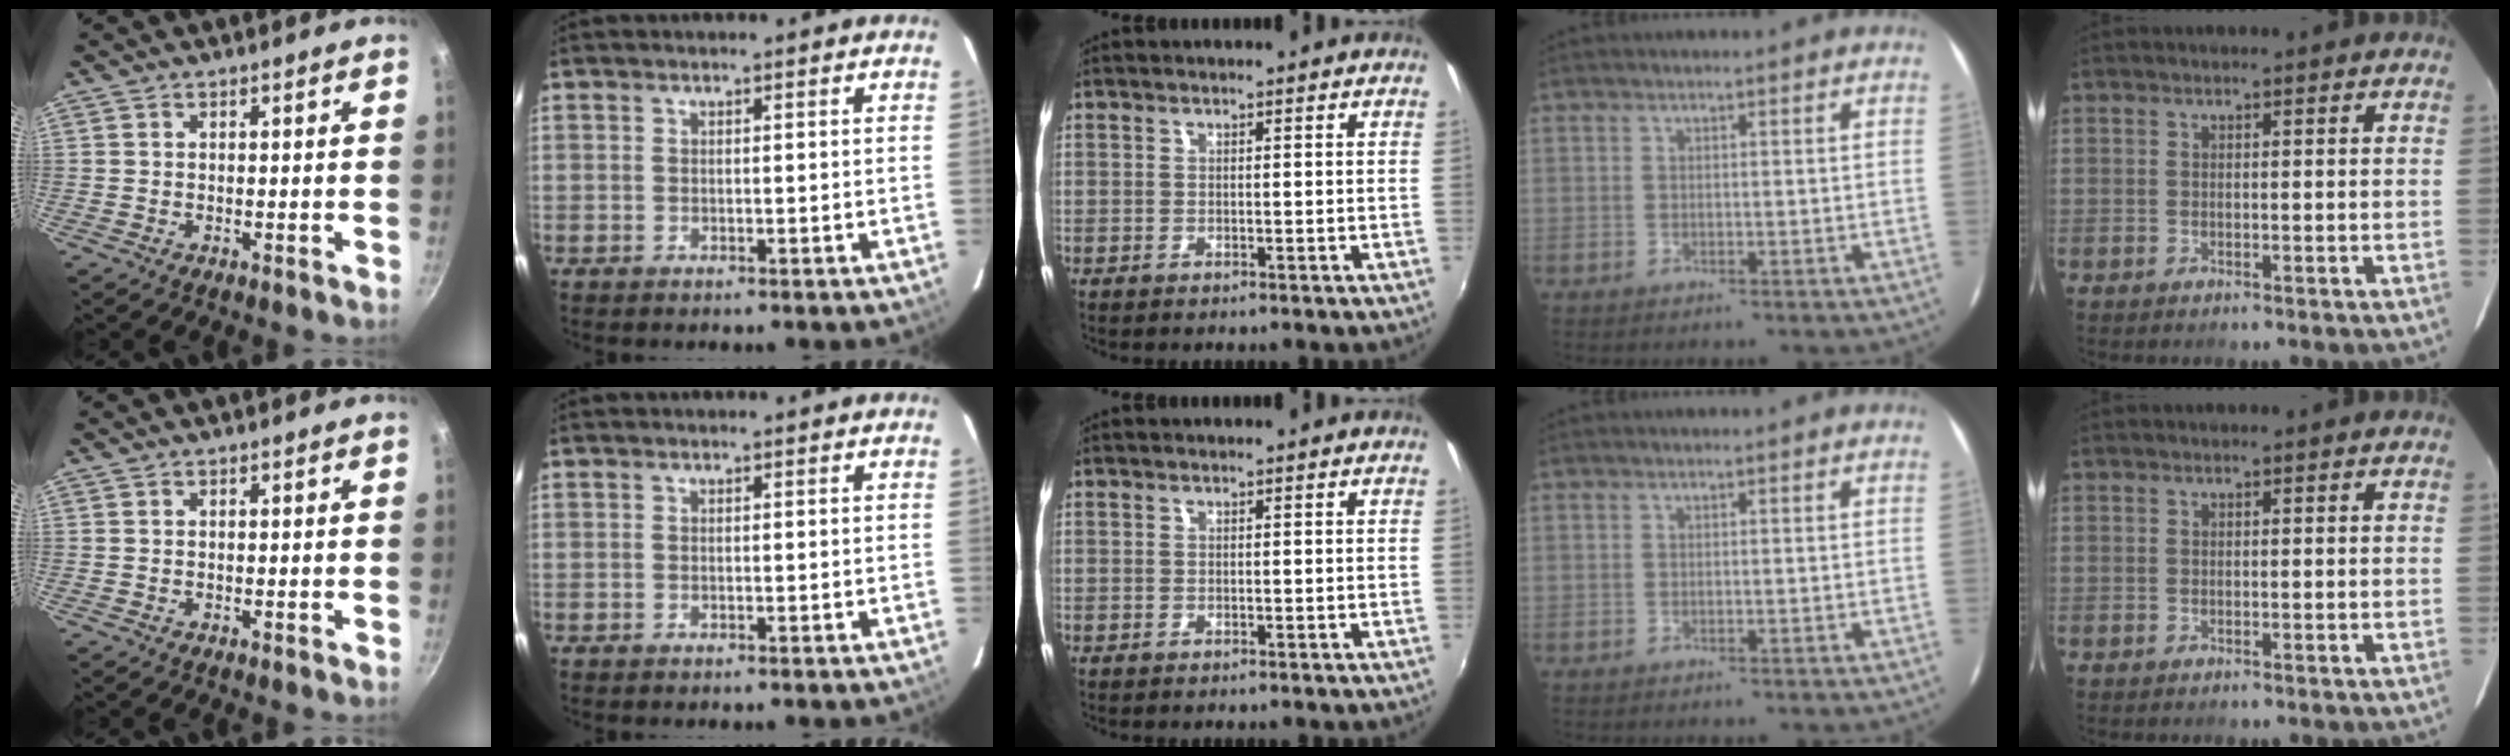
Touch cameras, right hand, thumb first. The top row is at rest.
{}